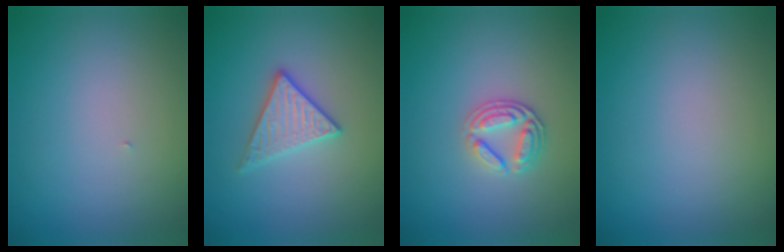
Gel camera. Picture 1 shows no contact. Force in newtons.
{"total": 2.8, "press": 2.7, "slide": 0.6}
{"total": 2.6, "press": 2.5, "slide": 0.7}
{"total": 0.0}